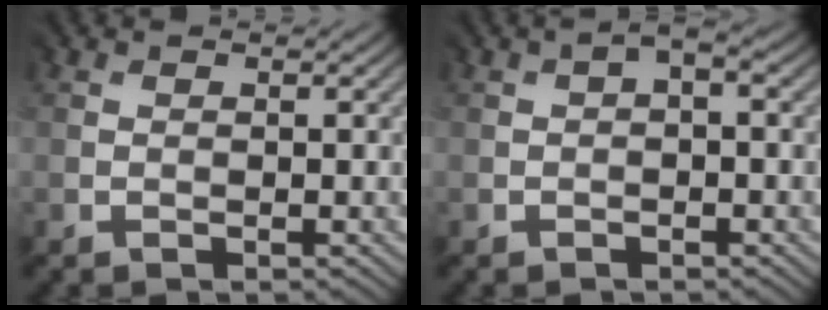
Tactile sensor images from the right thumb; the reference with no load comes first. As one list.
[{"total": 1.8, "force": [-0.2, 0.6, 1.7], "torque": [-0.030, 0.003, 0.000]}]